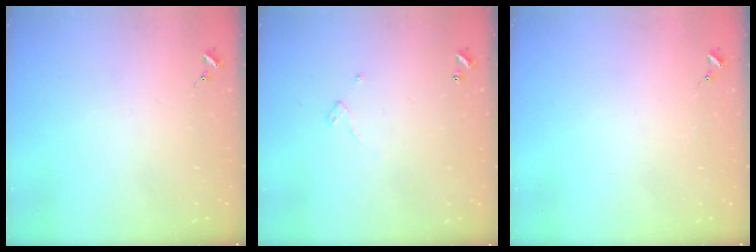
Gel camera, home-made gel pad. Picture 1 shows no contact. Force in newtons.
{"total": 3.4, "press": 3.4, "slide": 0.1}
{"total": 0.0}